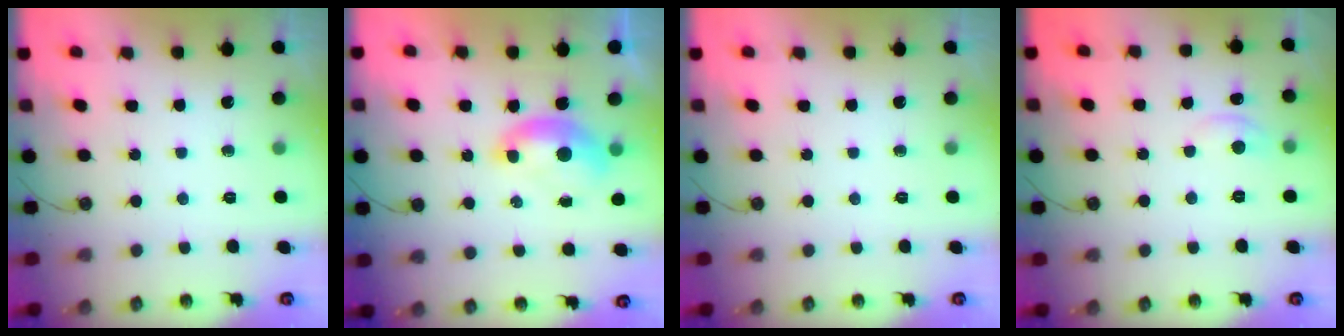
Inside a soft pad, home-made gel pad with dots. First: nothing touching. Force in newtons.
{"total": 1.7, "press": 1.5, "slide": 0.6}
{"total": 0.0}
{"total": 1.5, "press": 1.4, "slide": 0.5}